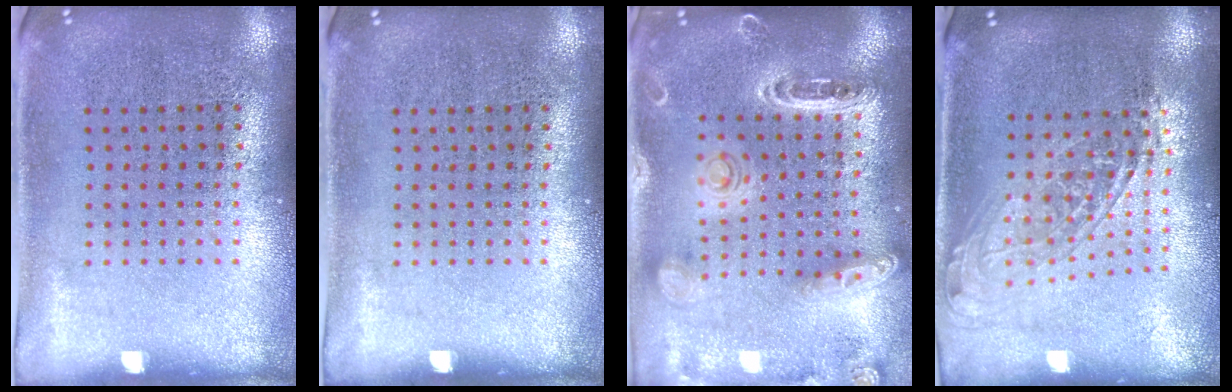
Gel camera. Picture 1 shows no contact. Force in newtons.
{"total": 0.0}
{"total": 1.7, "press": 1.7, "slide": 0.3}
{"total": 1.7, "press": 1.3, "slide": 1.0}